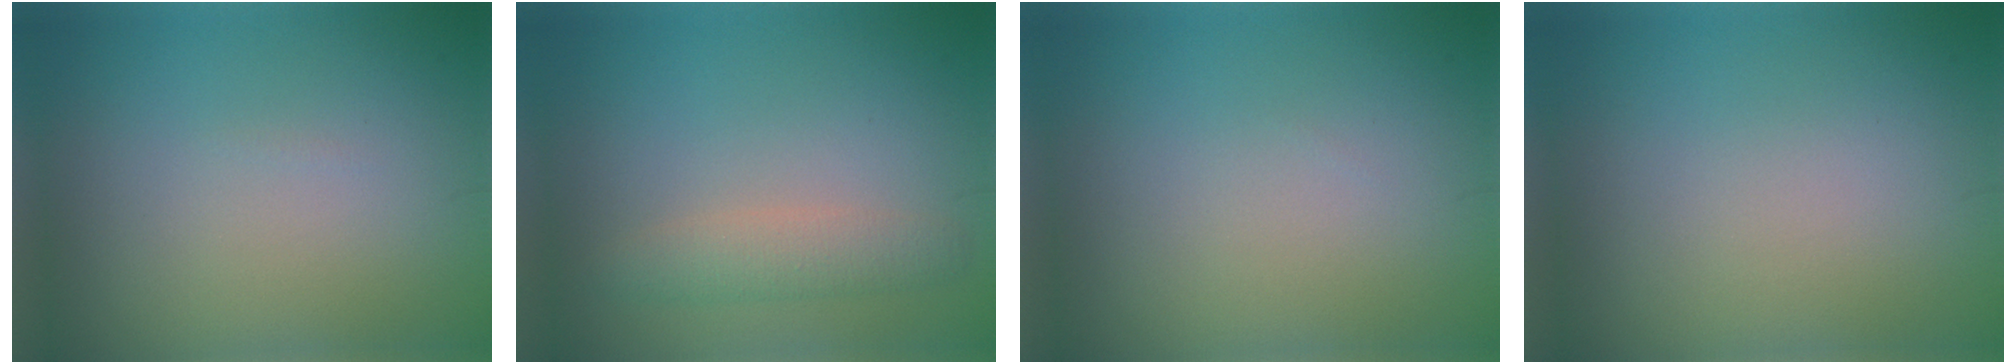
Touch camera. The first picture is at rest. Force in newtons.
{"total": 2.5, "press": 2.5, "slide": 0.1}
{"total": 0.0}
{"total": 0.0}